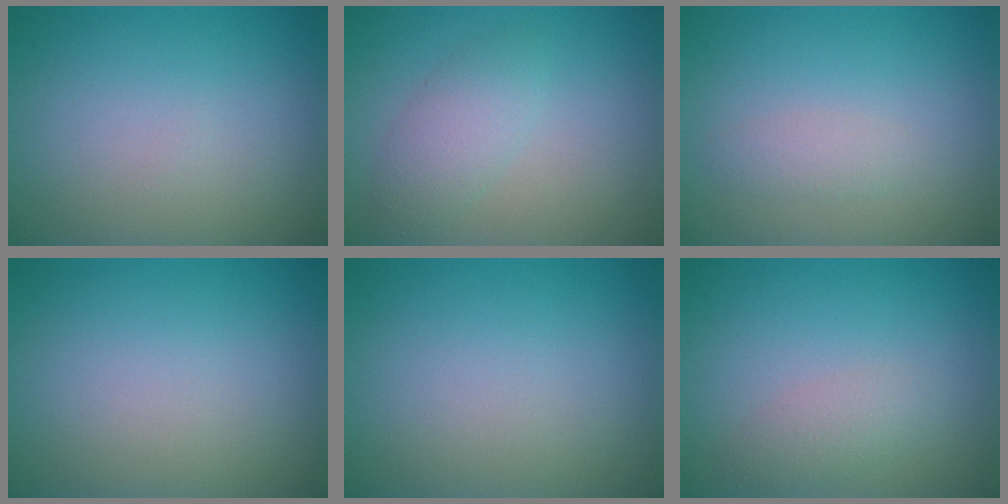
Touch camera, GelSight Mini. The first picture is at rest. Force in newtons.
{"total": 2.7, "press": 2.7, "slide": 0.0}
{"total": 1.1, "press": 1.1, "slide": 0.0}
{"total": 0.0}
{"total": 0.0}
{"total": 1.8, "press": 1.8, "slide": 0.1}